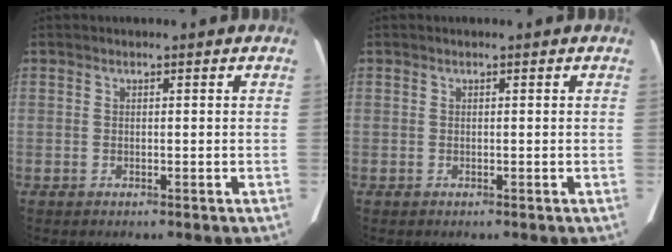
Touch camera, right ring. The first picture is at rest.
{"total": 0.0}